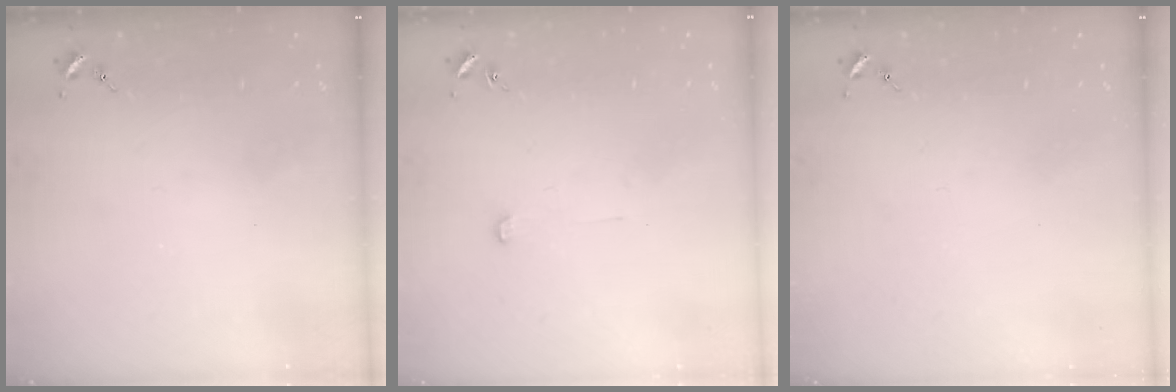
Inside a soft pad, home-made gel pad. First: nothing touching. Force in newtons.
{"total": 2.9, "press": 2.9, "slide": 0.2}
{"total": 0.0}